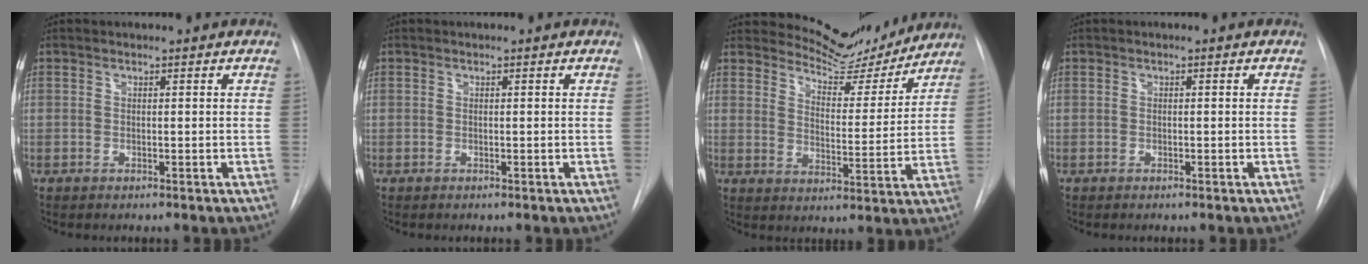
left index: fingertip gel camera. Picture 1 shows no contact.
{"total": 0.0}
{"total": 10.7, "force": [10.4, 2.2, 0.9], "torque": [-0.014, -0.028, 0.145]}
{"total": 0.0}